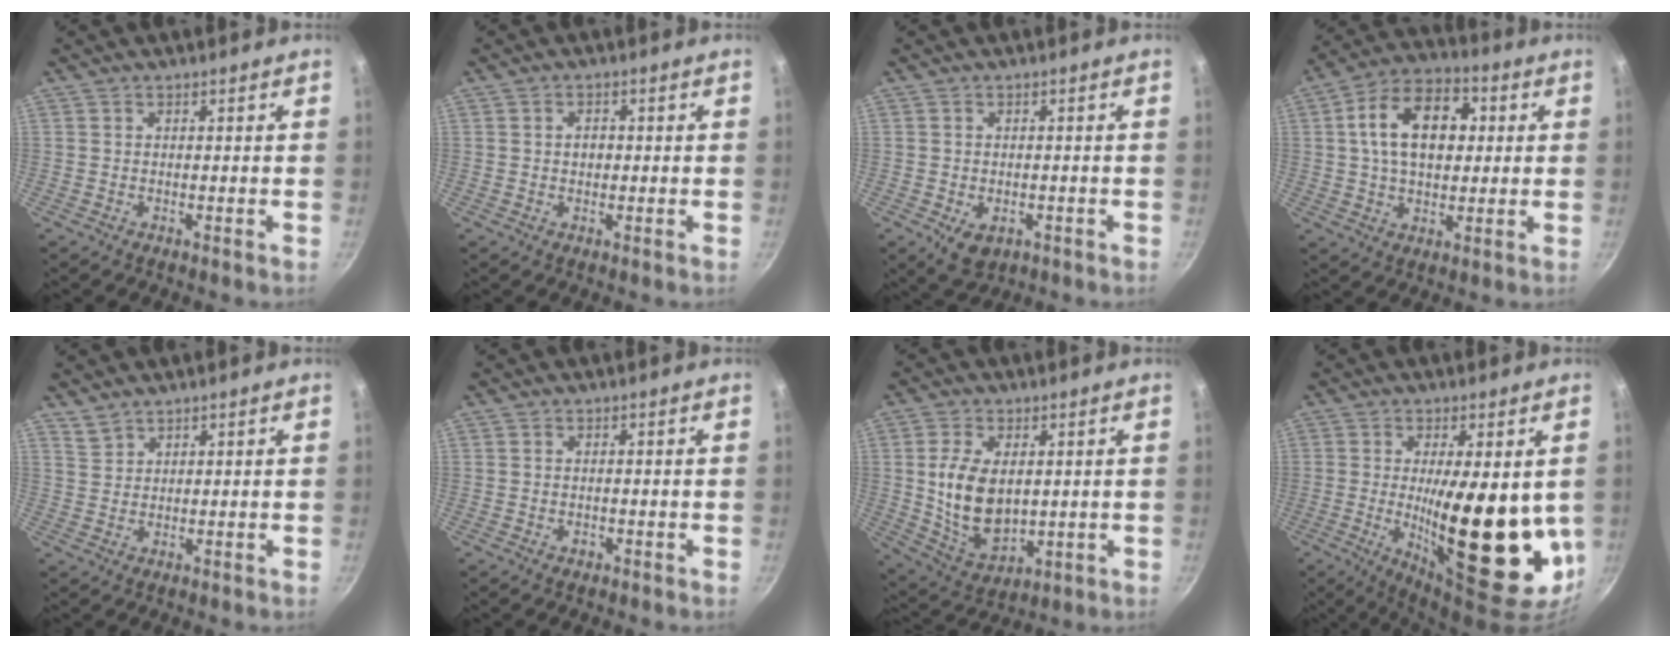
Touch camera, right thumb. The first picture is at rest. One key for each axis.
{"total": 2.3, "fx": 0.2, "fy": 1.7, "fz": 1.5, "tx": -0.015, "ty": 0.005, "tz": 0.001}
{"total": 4.9, "fx": -1.5, "fy": 3.4, "fz": 3.1, "tx": -0.039, "ty": -0.002, "tz": -0.011}
{"total": 15.8, "fx": 2.9, "fy": 10.3, "fz": 11.7, "tx": -0.165, "ty": 0.021, "tz": 0.033}
{"total": 2.4, "fx": 2.1, "fy": 1.0, "fz": 0.3, "tx": 0.001, "ty": 0.001, "tz": 0.048}
{"total": 1.2, "fx": -0.4, "fy": 0.8, "fz": 0.7, "tx": -0.010, "ty": 0.002, "tz": -0.007}
{"total": 13.0, "fx": 1.5, "fy": 8.1, "fz": 10.1, "tx": -0.170, "ty": -0.019, "tz": 0.046}
{"total": 21.2, "fx": -0.7, "fy": 7.2, "fz": 19.9, "tx": -0.276, "ty": -0.030, "tz": 0.000}